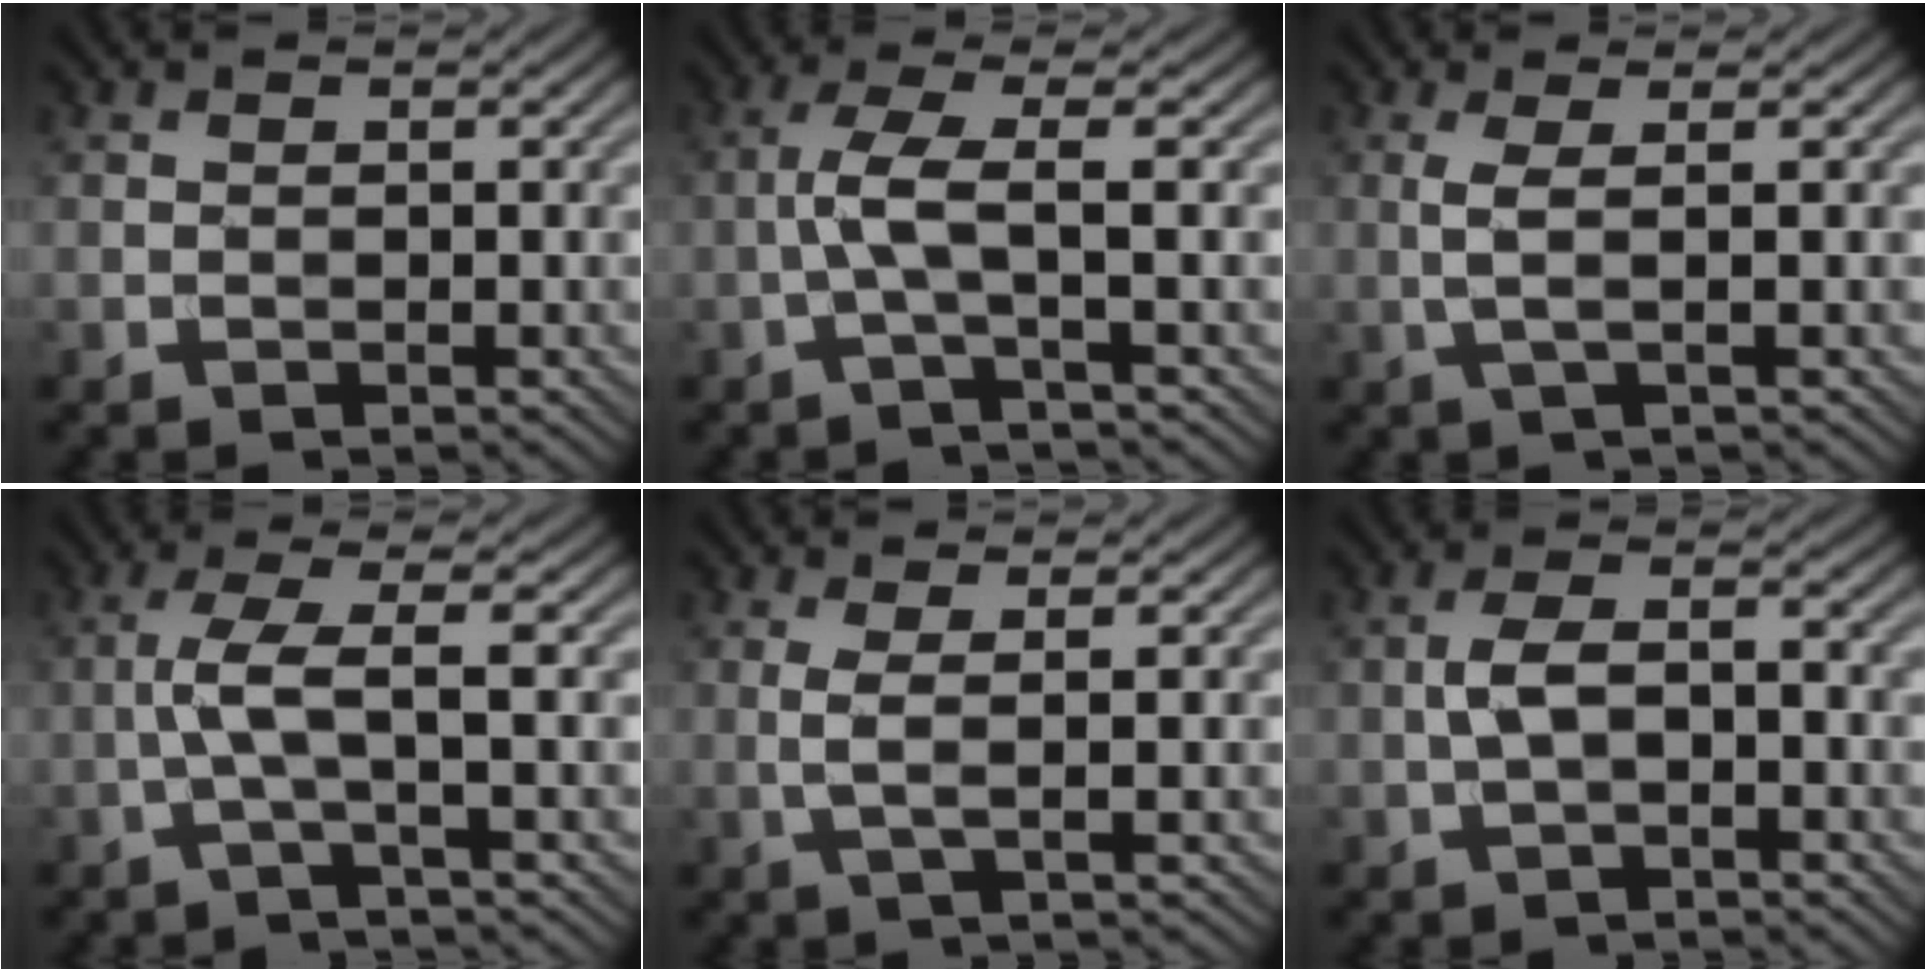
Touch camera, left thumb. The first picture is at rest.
{"total": 3.8, "force": [-0.5, 0.2, 3.8], "torque": [-0.075, 0.013, -0.025]}
{"total": 2.9, "force": [0.4, 0.5, 2.8], "torque": [-0.054, 0.005, 0.002]}
{"total": 4.0, "force": [-0.5, 0.2, 3.9], "torque": [-0.075, 0.013, -0.025]}
{"total": 2.6, "force": [0.5, 0.4, 2.5], "torque": [-0.051, 0.004, 0.003]}
{"total": 3.6, "force": [-0.8, 1.6, 3.1], "torque": [-0.068, 0.006, -0.020]}